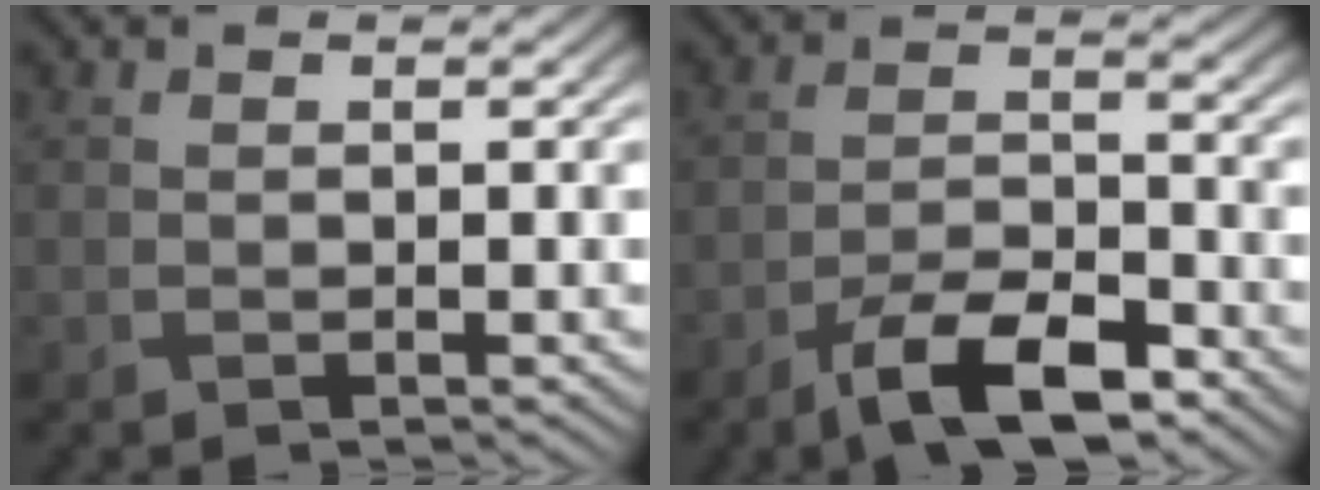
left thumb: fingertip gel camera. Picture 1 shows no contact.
{"total": 8.3, "force": [-5.5, 2.8, 5.5], "torque": [-0.099, 0.000, -0.105]}